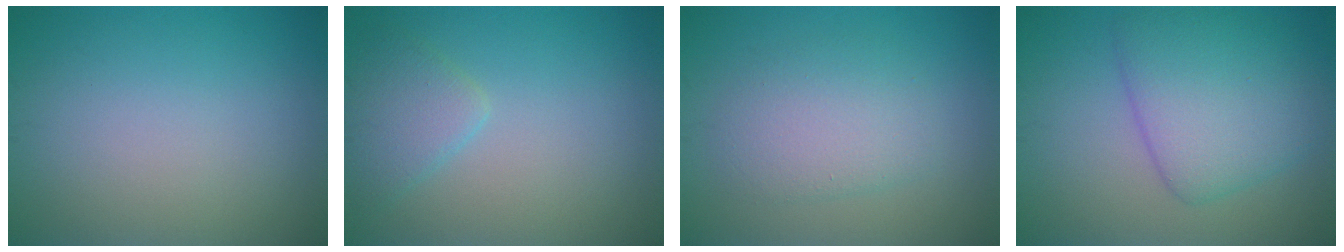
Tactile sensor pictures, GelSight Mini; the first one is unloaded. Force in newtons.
{"total": 2.5, "press": 2.5, "slide": 0.2}
{"total": 3.6, "press": 3.6, "slide": 0.3}
{"total": 6.1, "press": 6.0, "slide": 0.4}